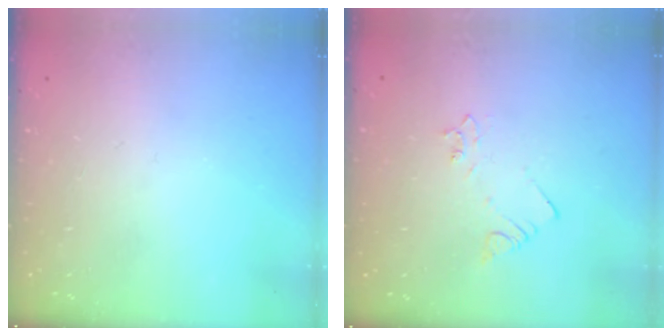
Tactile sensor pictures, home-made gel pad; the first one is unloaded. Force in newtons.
{"total": 2.5, "press": 2.5, "slide": 0.3}